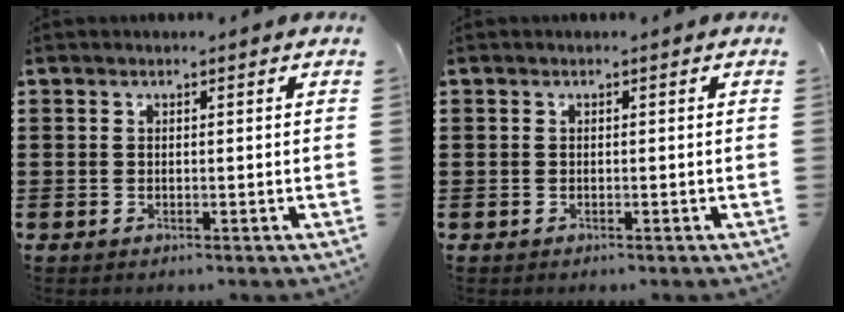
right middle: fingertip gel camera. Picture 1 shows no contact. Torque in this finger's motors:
{"motor_torque": [0.05, -0.29, -0.01, 0.01]}